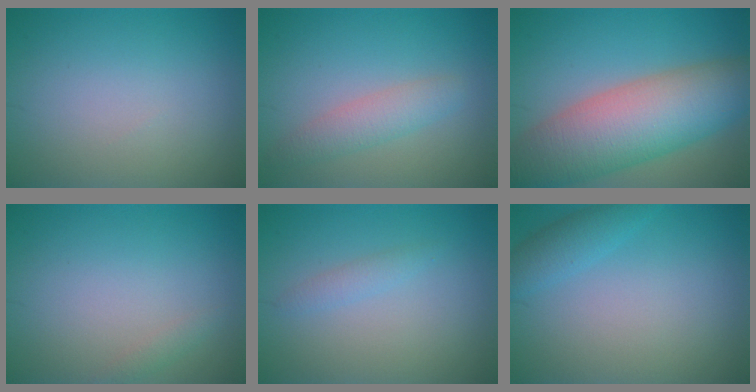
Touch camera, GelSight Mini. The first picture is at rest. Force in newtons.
{"total": 2.6, "press": 2.6, "slide": 0.2}
{"total": 11.0, "press": 10.9, "slide": 0.8}
{"total": 0.7, "press": 0.7, "slide": 0.0}
{"total": 1.1, "press": 1.1, "slide": 0.0}
{"total": 2.1, "press": 2.1, "slide": 0.2}